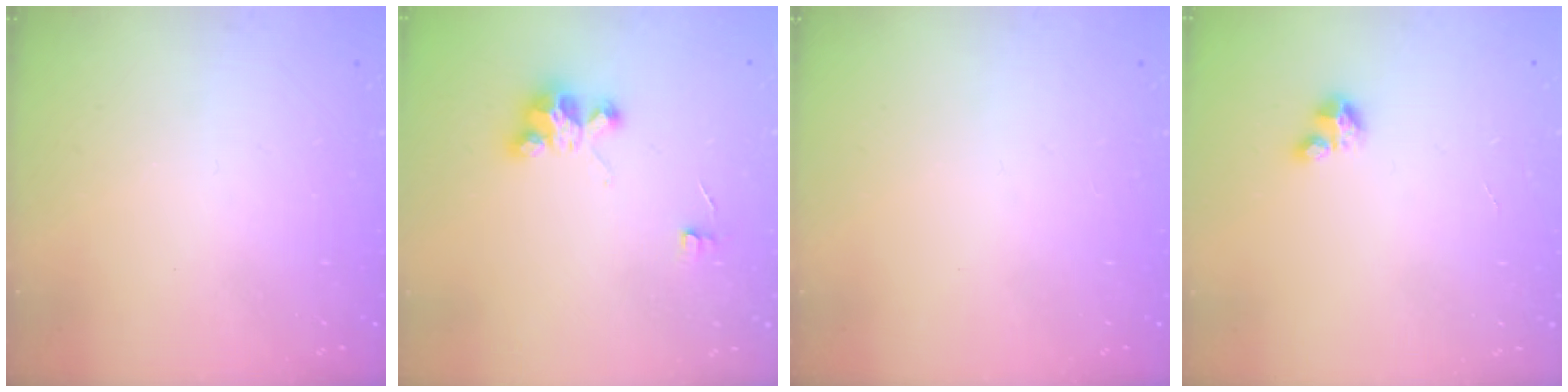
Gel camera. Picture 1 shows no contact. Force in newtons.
{"total": 4.9, "press": 4.8, "slide": 0.2}
{"total": 0.0}
{"total": 2.8, "press": 2.8, "slide": 0.2}